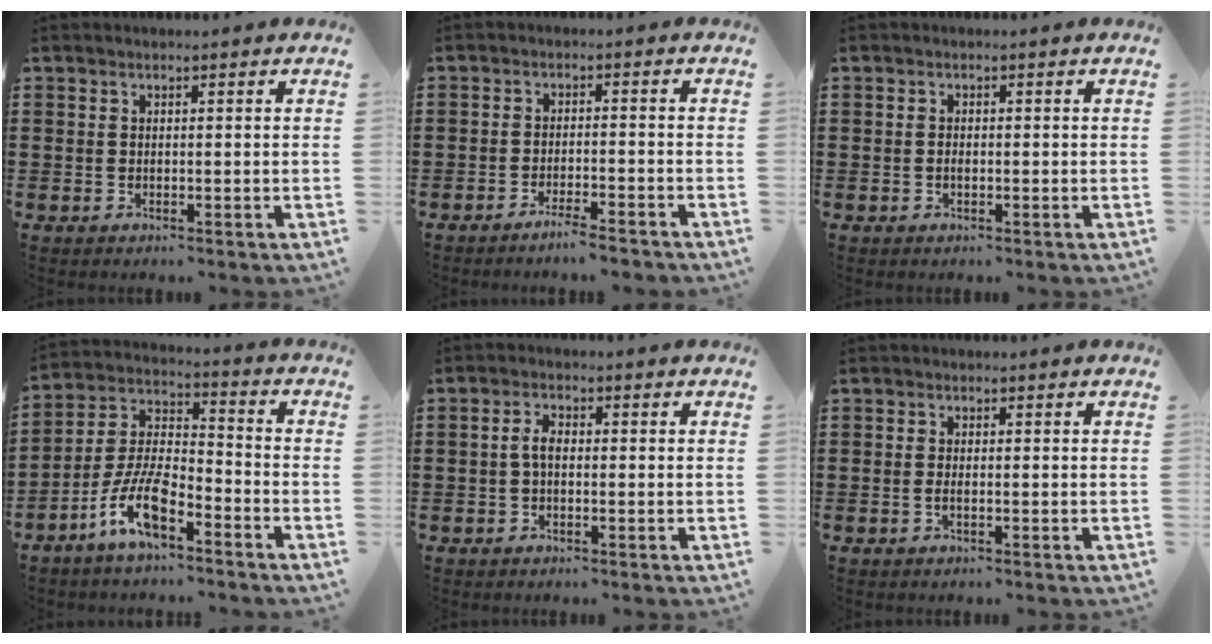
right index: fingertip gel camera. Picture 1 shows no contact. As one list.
[{"total": 3.1, "force": [-2.8, -0.1, 1.3], "torque": [-0.020, 0.002, -0.054]}, {"total": 0.7, "force": [-0.2, 0.3, 0.6], "torque": [-0.013, -0.002, -0.004]}, {"total": 9.6, "force": [-6.4, 3.3, 6.4], "torque": [-0.149, 0.001, -0.127]}, {"total": 2.6, "force": [-0.4, 1.2, 2.2], "torque": [-0.051, 0.001, -0.011]}, {"total": 0.9, "force": [-0.4, 0.1, 0.8], "torque": [-0.017, -0.003, -0.007]}]